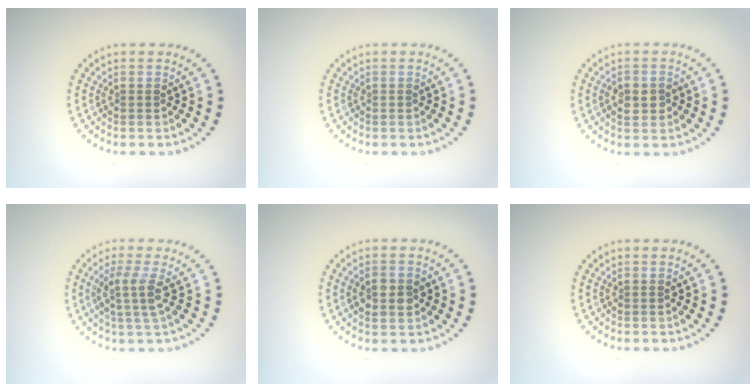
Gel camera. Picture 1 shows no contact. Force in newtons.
{"total": 0.0}
{"total": 2.1, "press": 2.1, "slide": 0.2}
{"total": 2.5, "press": 1.9, "slide": 1.6}
{"total": 2.9, "press": 2.9, "slide": 0.1}
{"total": 0.0}